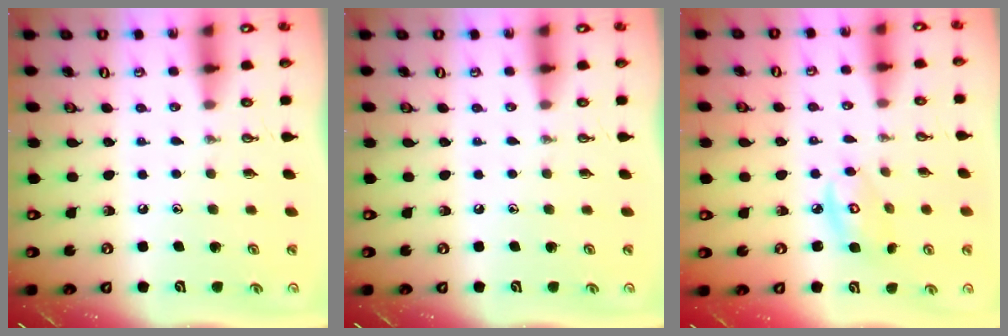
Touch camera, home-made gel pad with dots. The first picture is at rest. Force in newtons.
{"total": 0.0}
{"total": 5.9, "press": 5.9, "slide": 0.2}